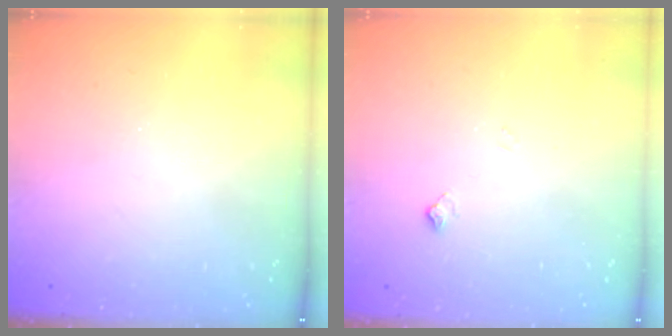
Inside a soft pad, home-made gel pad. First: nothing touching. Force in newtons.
{"total": 5.4, "press": 5.3, "slide": 0.7}